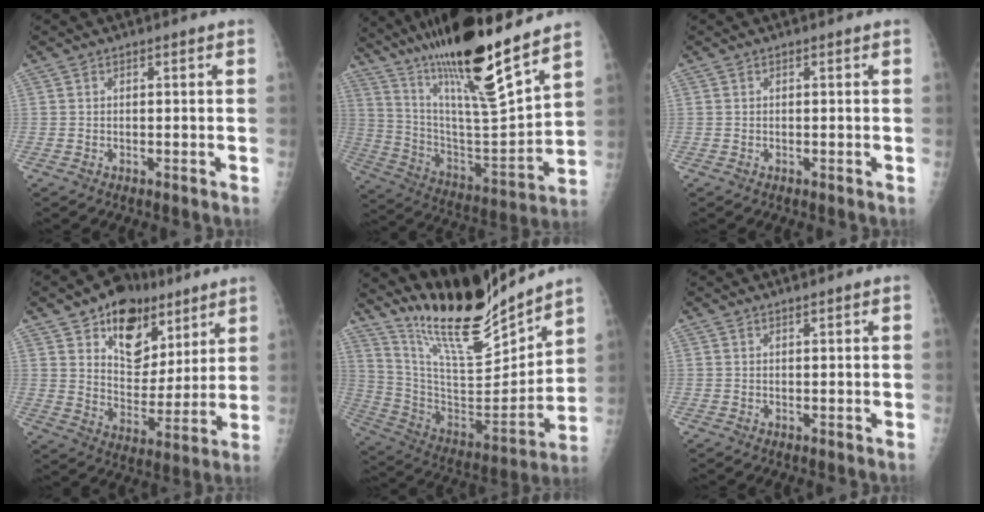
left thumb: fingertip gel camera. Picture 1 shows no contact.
{"total": 24.8, "force": [18.3, 2.6, 16.6], "torque": [-0.266, -0.072, 0.327]}
{"total": 0.0}
{"total": 15.5, "force": [9.1, 10.2, 7.3], "torque": [-0.061, -0.045, 0.150]}
{"total": 21.5, "force": [19.0, 3.8, 9.5], "torque": [-0.132, -0.114, 0.333]}
{"total": 0.5, "force": [0.5, 0.0, 0.1], "torque": [-0.003, -0.004, 0.009]}